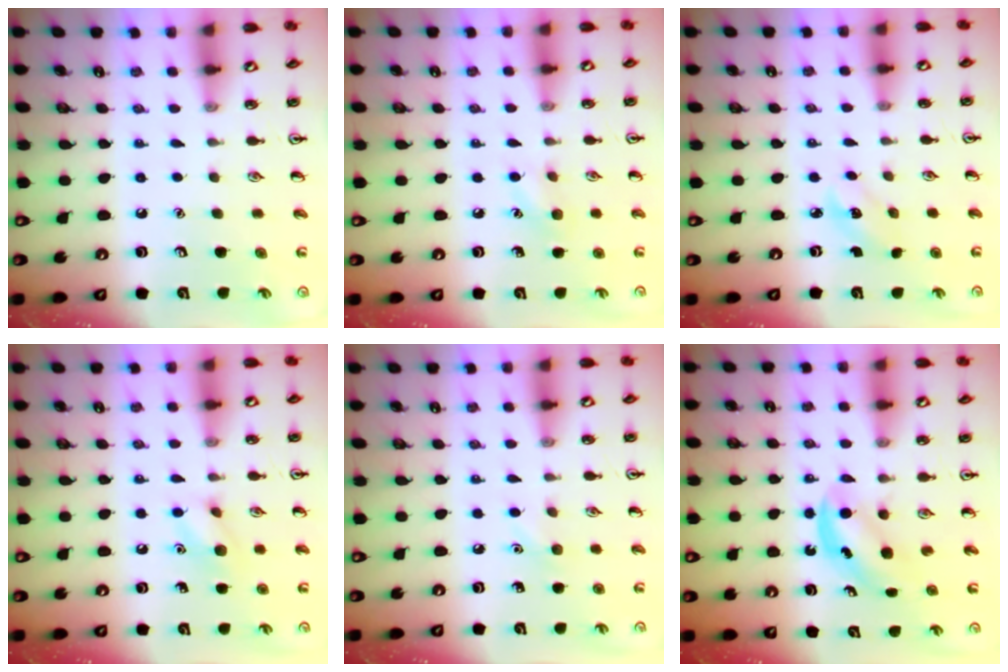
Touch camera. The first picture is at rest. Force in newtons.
{"total": 7.7, "press": 7.4, "slide": 1.9}
{"total": 2.4, "press": 2.2, "slide": 0.9}
{"total": 7.8, "press": 7.7, "slide": 1.4}
{"total": 5.7, "press": 5.5, "slide": 1.8}
{"total": 4.8, "press": 4.7, "slide": 0.8}